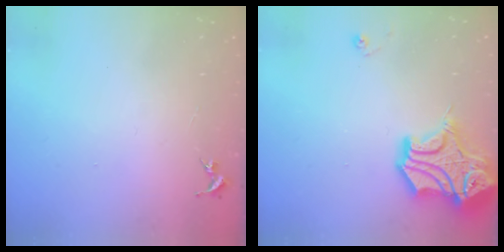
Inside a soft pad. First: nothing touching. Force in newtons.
{"total": 17.1, "press": 16.9, "slide": 2.2}